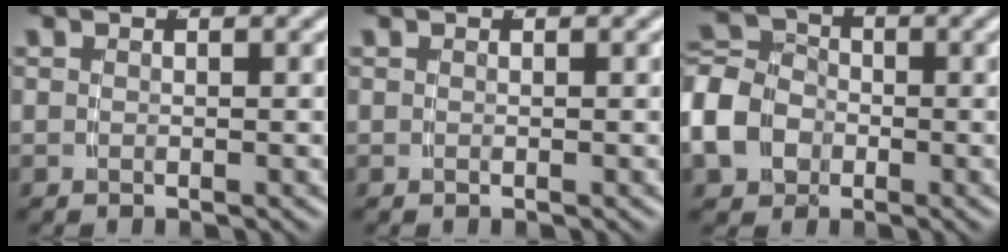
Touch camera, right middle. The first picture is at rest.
{"total": 0.0}
{"total": 6.9, "force": [-1.1, 6.0, 3.3], "torque": [-0.080, -0.017, -0.017]}